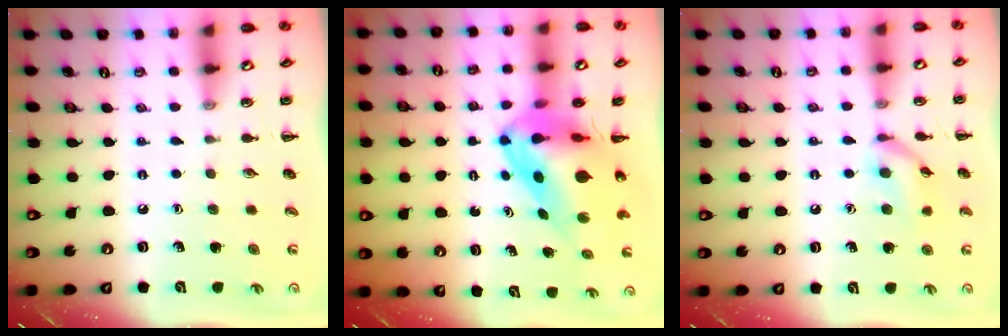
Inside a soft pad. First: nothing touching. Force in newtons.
{"total": 8.7, "press": 8.3, "slide": 2.6}
{"total": 10.0, "press": 9.9, "slide": 1.3}